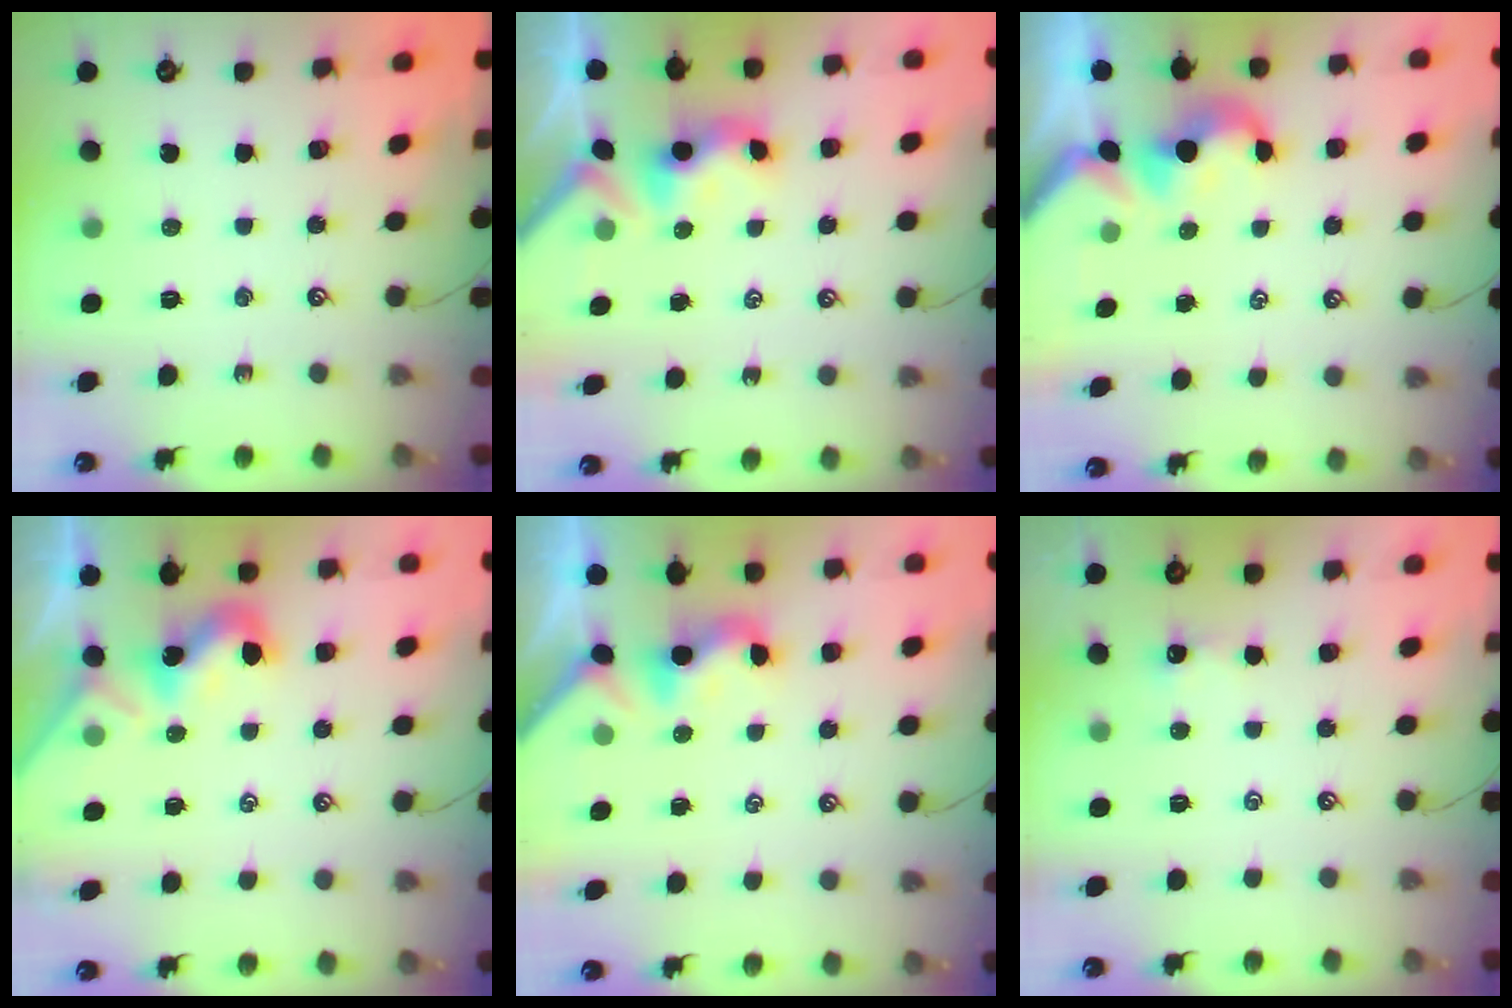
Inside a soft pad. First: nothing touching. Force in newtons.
{"total": 3.4, "press": 3.4, "slide": 0.3}
{"total": 0.9, "press": 0.8, "slide": 0.4}
{"total": 1.8, "press": 1.8, "slide": 0.5}
{"total": 1.9, "press": 1.8, "slide": 0.6}
{"total": 0.0}